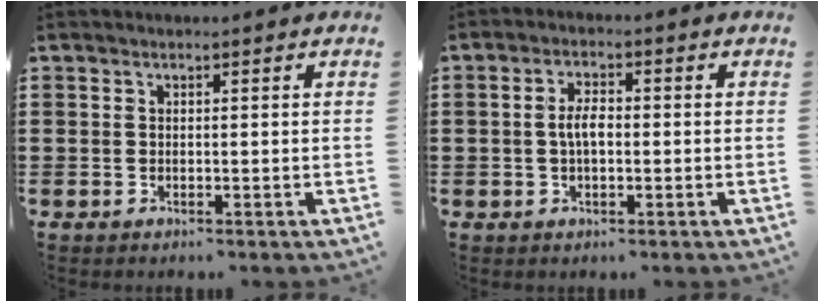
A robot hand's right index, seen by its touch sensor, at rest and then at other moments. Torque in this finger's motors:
{"motor_torque": [1.06, 0.24, 0.46, 0.12]}